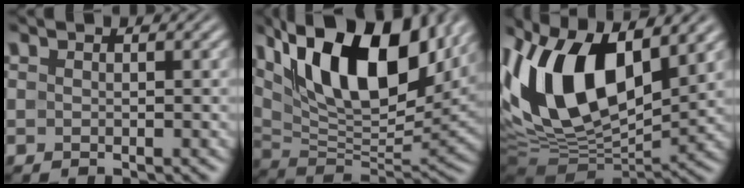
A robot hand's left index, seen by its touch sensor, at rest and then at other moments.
{"total": 15.1, "force": [7.2, 6.5, 11.5], "torque": [-0.188, 0.013, 0.122]}
{"total": 14.6, "force": [3.8, 7.5, 12.0], "torque": [-0.224, 0.007, 0.057]}